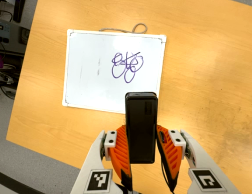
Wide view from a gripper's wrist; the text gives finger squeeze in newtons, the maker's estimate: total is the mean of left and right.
{"total": 4.3, "left": 2.9, "right": 5.7}